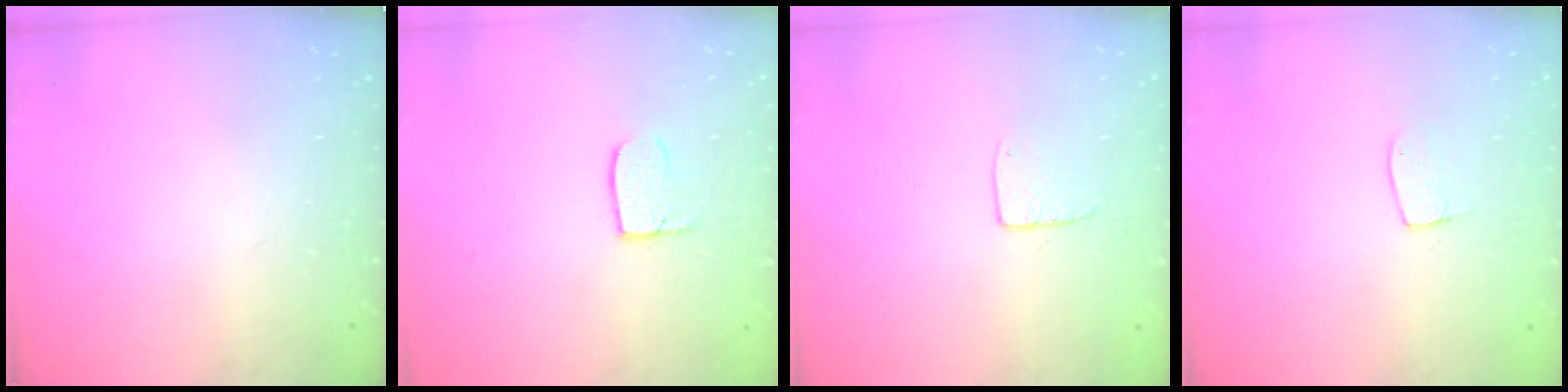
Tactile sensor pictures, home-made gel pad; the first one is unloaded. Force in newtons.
{"total": 5.5, "press": 5.5, "slide": 0.3}
{"total": 5.9, "press": 5.9, "slide": 0.5}
{"total": 5.2, "press": 5.2, "slide": 0.3}